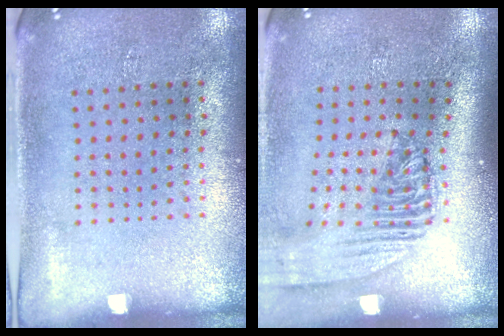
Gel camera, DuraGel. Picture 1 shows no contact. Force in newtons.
{"total": 2.3, "press": 1.8, "slide": 1.5}